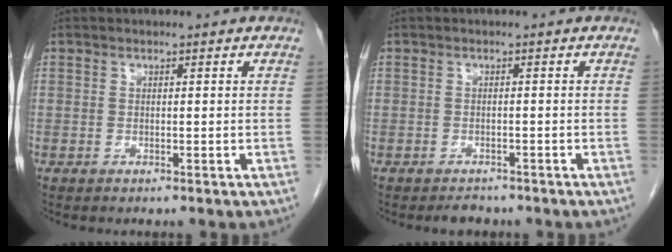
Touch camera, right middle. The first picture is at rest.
{"total": 1.9, "force": [-1.7, 0.8, 0.4], "torque": [-0.014, -0.004, -0.022]}